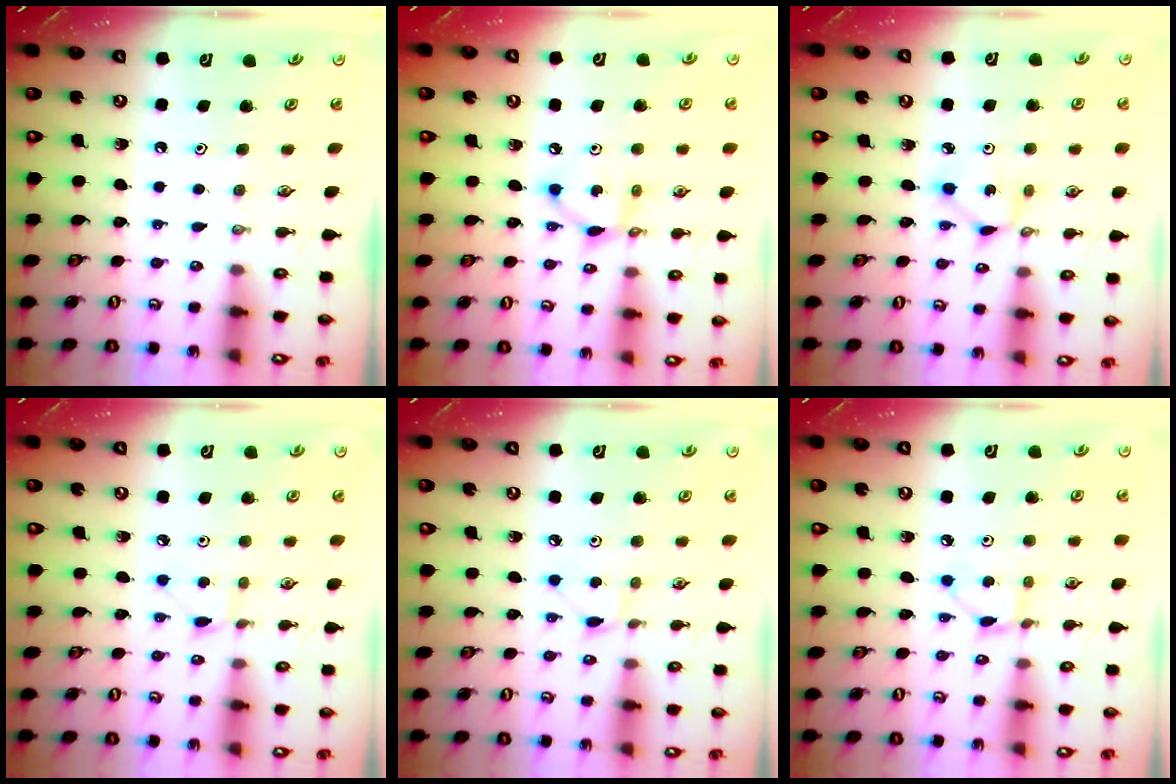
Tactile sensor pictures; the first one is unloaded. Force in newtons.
{"total": 6.7, "press": 6.7, "slide": 0.2}
{"total": 2.0, "press": 2.0, "slide": 0.1}
{"total": 3.0, "press": 3.0, "slide": 0.5}
{"total": 3.5, "press": 3.4, "slide": 0.5}
{"total": 3.3, "press": 3.3, "slide": 0.3}